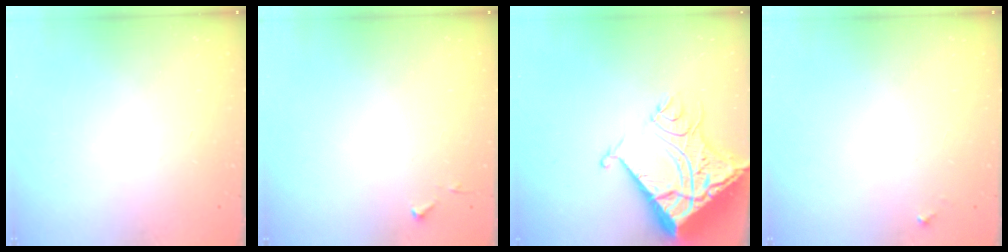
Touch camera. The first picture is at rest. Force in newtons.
{"total": 3.7, "press": 3.7, "slide": 0.6}
{"total": 19.5, "press": 19.4, "slide": 2.7}
{"total": 3.5, "press": 3.5, "slide": 0.3}